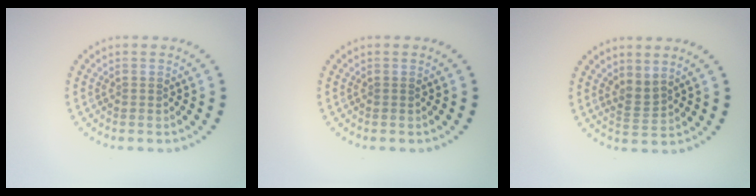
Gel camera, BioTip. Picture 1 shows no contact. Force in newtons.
{"total": 0.0}
{"total": 1.9, "press": 1.4, "slide": 1.3}